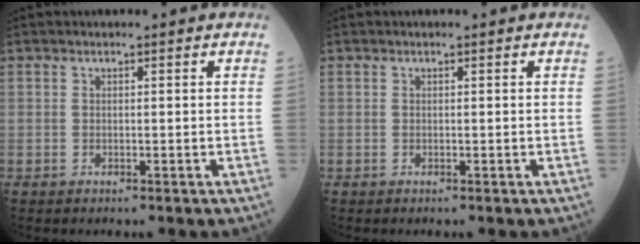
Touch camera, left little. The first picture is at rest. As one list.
[{"total": 0.0}]